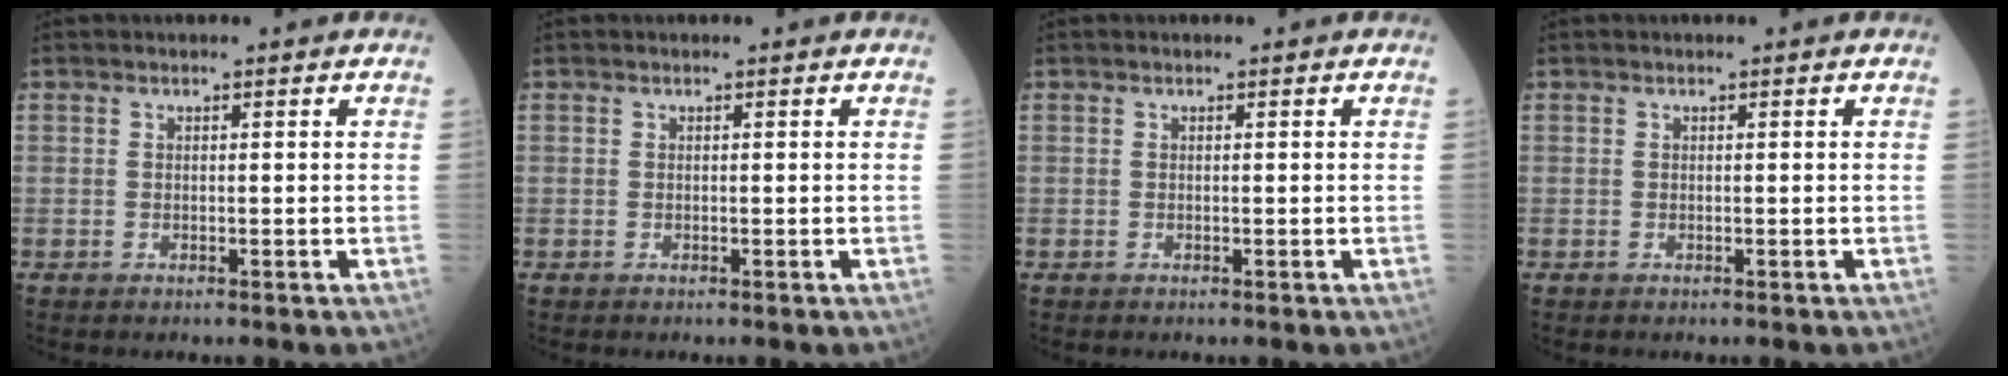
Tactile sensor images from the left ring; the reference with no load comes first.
{"total": 0.0}
{"total": 0.0}
{"total": 0.0}